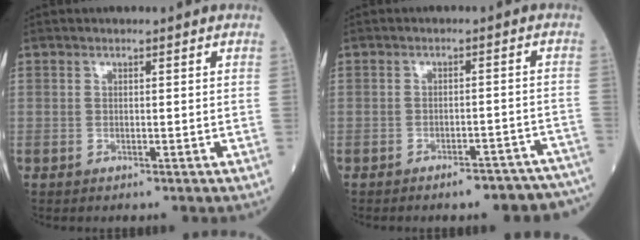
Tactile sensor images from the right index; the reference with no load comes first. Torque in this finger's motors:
{"motor_torque": [-0.08, -0.53, 0.11, 0.02]}